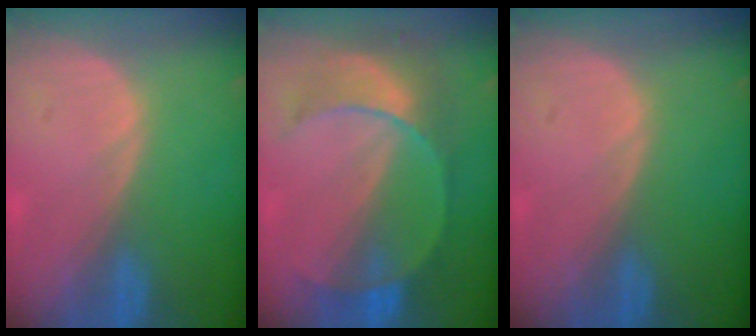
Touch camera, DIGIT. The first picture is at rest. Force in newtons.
{"total": 7.7, "press": 7.7, "slide": 0.7}
{"total": 0.0}